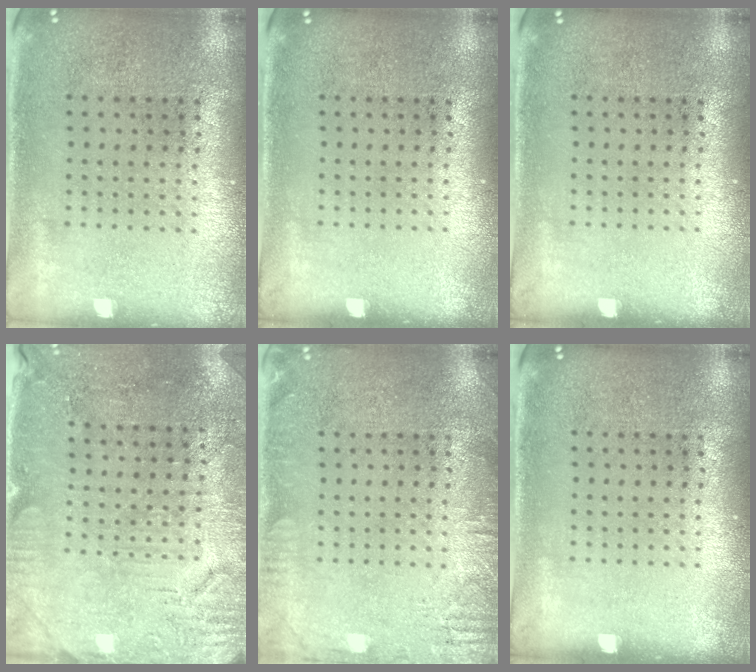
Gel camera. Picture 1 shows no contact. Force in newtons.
{"total": 0.0}
{"total": 0.0}
{"total": 3.0, "press": 2.9, "slide": 0.8}
{"total": 2.3, "press": 2.3, "slide": 0.2}
{"total": 0.0}